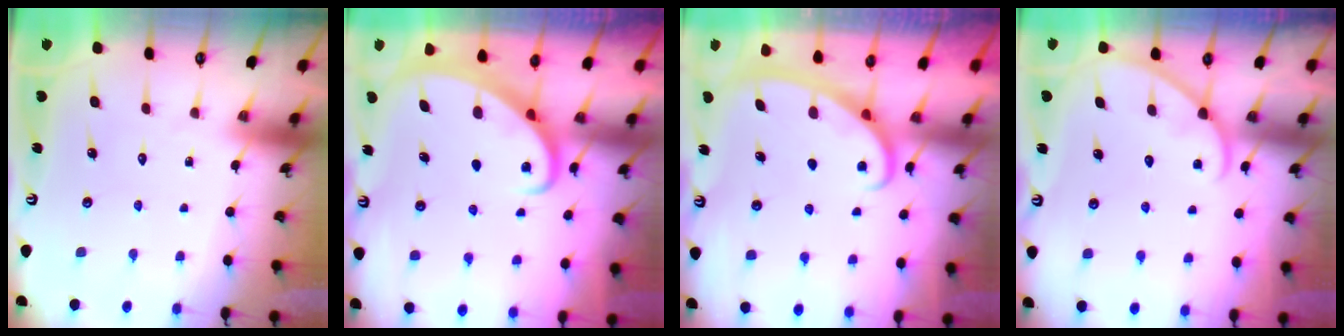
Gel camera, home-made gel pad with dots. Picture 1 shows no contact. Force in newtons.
{"total": 2.2, "press": 2.2, "slide": 0.4}
{"total": 2.8, "press": 2.8, "slide": 0.4}
{"total": 3.5, "press": 3.5, "slide": 0.3}